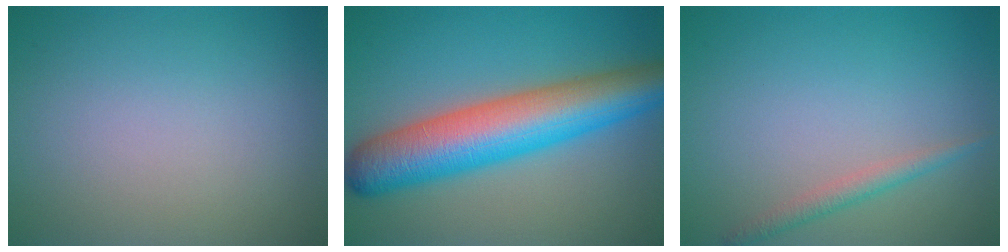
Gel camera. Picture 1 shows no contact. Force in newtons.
{"total": 10.2, "press": 10.2, "slide": 0.2}
{"total": 1.6, "press": 1.6, "slide": 0.1}